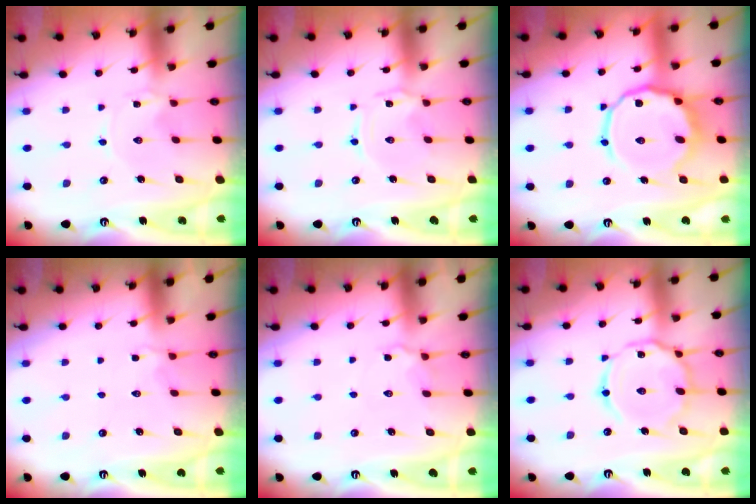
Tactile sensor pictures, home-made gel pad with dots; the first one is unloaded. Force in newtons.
{"total": 1.2, "press": 1.2, "slide": 0.1}
{"total": 14.2, "press": 14.0, "slide": 2.0}
{"total": 2.2, "press": 1.7, "slide": 1.4}
{"total": 4.1, "press": 4.0, "slide": 1.0}
{"total": 14.4, "press": 14.4, "slide": 1.2}